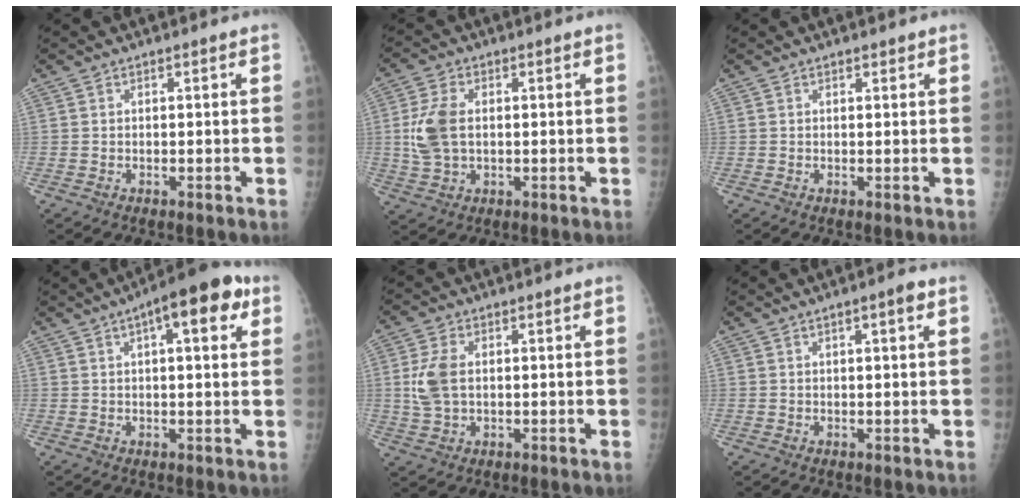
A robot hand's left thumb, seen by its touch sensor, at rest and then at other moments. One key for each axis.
{"total": 7.5, "fx": 0.3, "fy": 4.8, "fz": 5.8, "tx": -0.126, "ty": 0.003, "tz": 0.007}
{"total": 0.9, "fx": 0.6, "fy": 0.5, "fz": 0.4, "tx": 0.001, "ty": -0.003, "tz": 0.006}
{"total": 11.5, "fx": 4.8, "fy": 4.0, "fz": 9.7, "tx": -0.114, "ty": 0.012, "tz": 0.058}
{"total": 6.1, "fx": 0.5, "fy": 3.9, "fz": 4.7, "tx": -0.105, "ty": 0.002, "tz": 0.010}
{"total": 2.9, "fx": 1.2, "fy": 0.6, "fz": 2.5, "tx": -0.033, "ty": 0.001, "tz": 0.014}